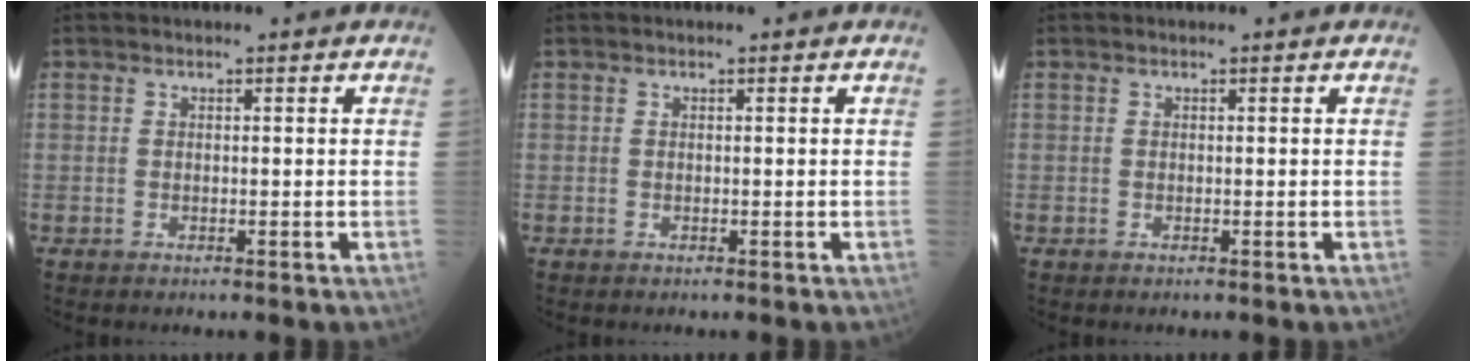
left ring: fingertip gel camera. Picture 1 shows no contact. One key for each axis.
{"total": 0.0}
{"total": 0.0}